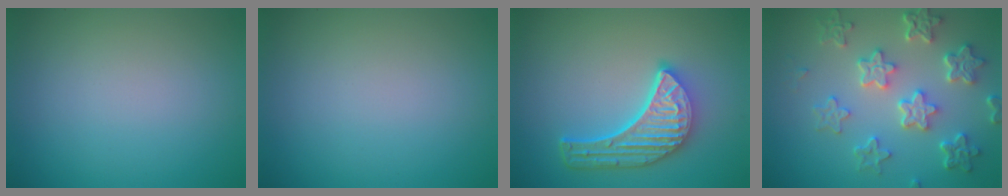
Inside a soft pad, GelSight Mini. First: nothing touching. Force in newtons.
{"total": 0.0}
{"total": 5.7, "press": 4.4, "slide": 3.6}
{"total": 6.0, "press": 4.7, "slide": 3.8}